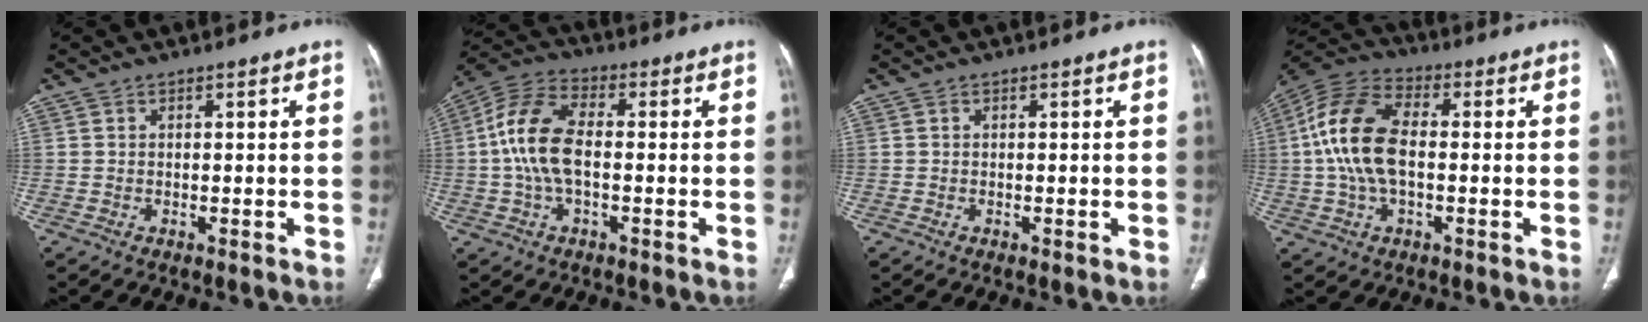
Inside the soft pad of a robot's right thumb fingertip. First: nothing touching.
{"total": 11.6, "force": [-0.4, 6.3, 9.8], "torque": [-0.206, 0.031, -0.012]}
{"total": 0.6, "force": [-0.1, 0.2, 0.6], "torque": [-0.007, -0.002, 0.000]}
{"total": 14.5, "force": [0.1, 8.4, 11.8], "torque": [-0.239, 0.029, -0.005]}